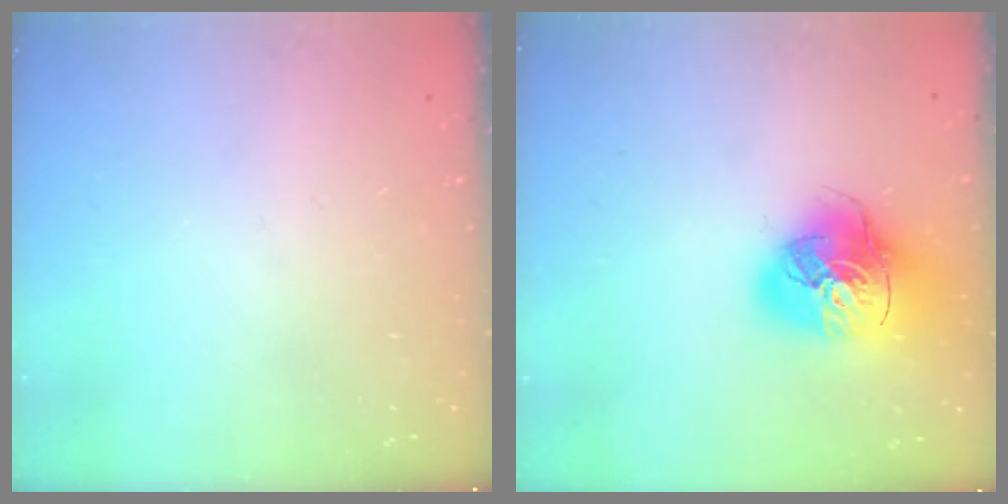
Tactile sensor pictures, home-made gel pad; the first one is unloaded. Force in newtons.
{"total": 17.1, "press": 17.0, "slide": 2.5}